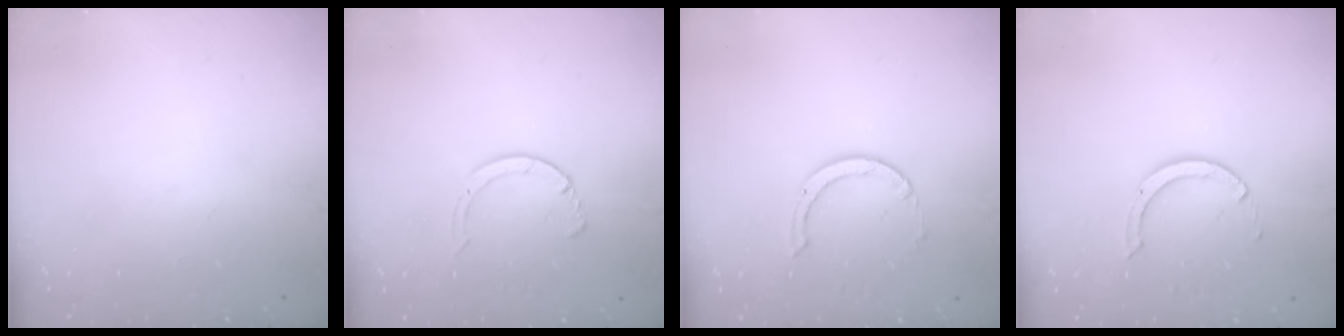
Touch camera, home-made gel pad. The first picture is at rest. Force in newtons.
{"total": 3.3, "press": 3.3, "slide": 0.4}
{"total": 3.3, "press": 3.3, "slide": 0.3}
{"total": 6.7, "press": 6.7, "slide": 0.5}